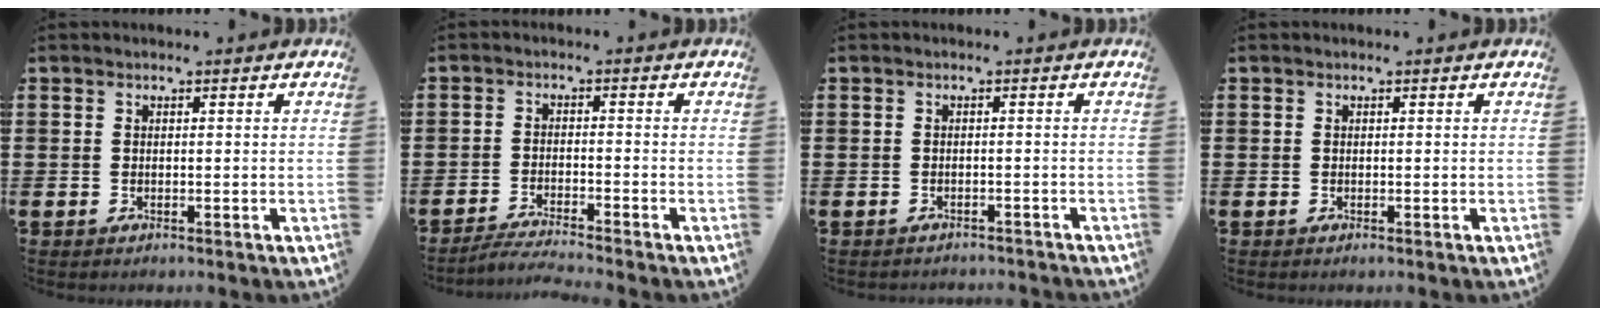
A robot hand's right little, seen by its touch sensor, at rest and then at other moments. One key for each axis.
{"total": 2.4, "fx": -2.3, "fy": -0.3, "fz": 0.7, "tx": -0.011, "ty": 0.003, "tz": -0.046}
{"total": 0.8, "fx": -0.8, "fy": 0.0, "fz": 0.0, "tx": -0.002, "ty": 0.000, "tz": -0.016}
{"total": 0.0}